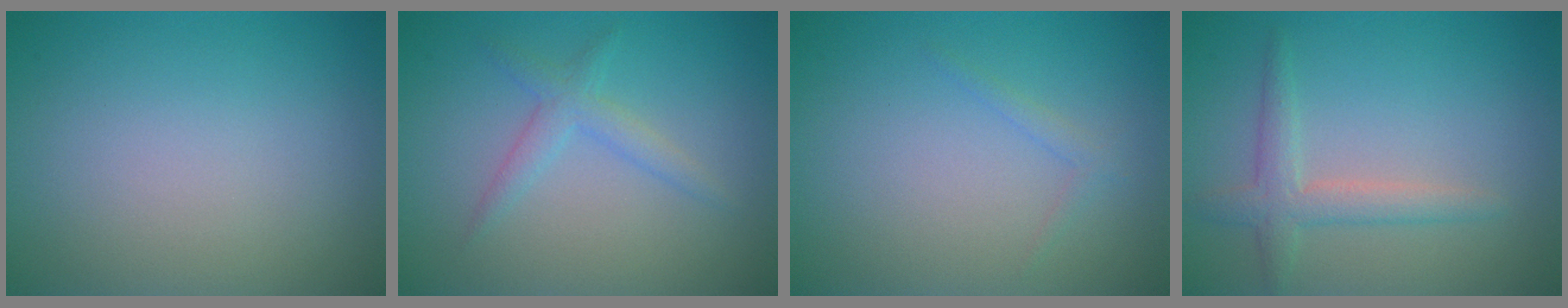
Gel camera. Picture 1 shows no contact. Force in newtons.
{"total": 2.0, "press": 2.0, "slide": 0.2}
{"total": 0.8, "press": 0.8, "slide": 0.0}
{"total": 2.5, "press": 2.5, "slide": 0.1}